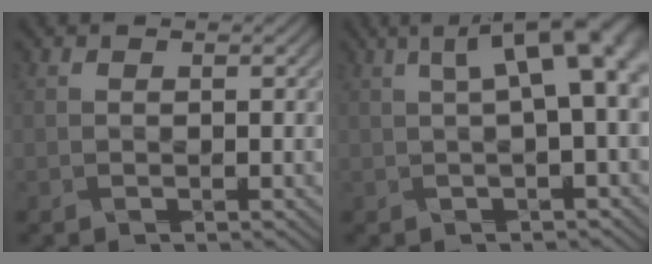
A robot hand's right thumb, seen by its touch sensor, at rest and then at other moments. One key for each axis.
{"total": 7.9, "fx": 1.9, "fy": 2.0, "fz": 7.4, "tx": -0.104, "ty": 0.024, "tz": 0.028}